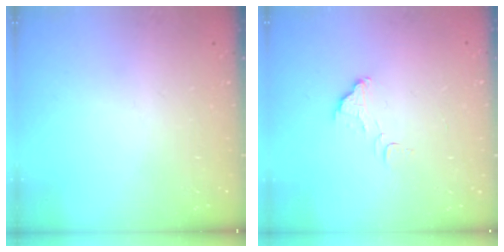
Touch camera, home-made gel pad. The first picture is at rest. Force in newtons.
{"total": 2.9, "press": 2.9, "slide": 0.1}